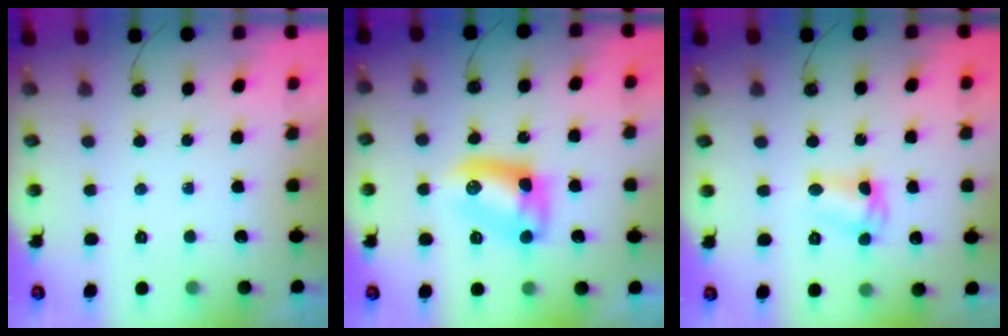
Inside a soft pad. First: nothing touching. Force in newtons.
{"total": 9.0, "press": 9.0, "slide": 0.3}
{"total": 6.9, "press": 6.9, "slide": 0.4}